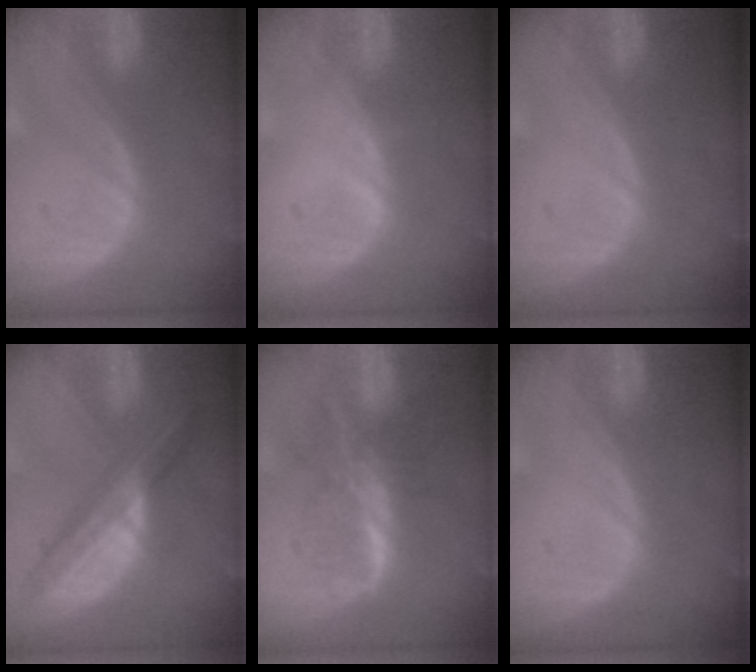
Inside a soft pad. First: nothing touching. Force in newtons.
{"total": 0.5, "press": 0.1, "slide": 0.5}
{"total": 0.0}
{"total": 8.0, "press": 6.7, "slide": 4.3}
{"total": 6.2, "press": 6.1, "slide": 0.8}
{"total": 0.0}